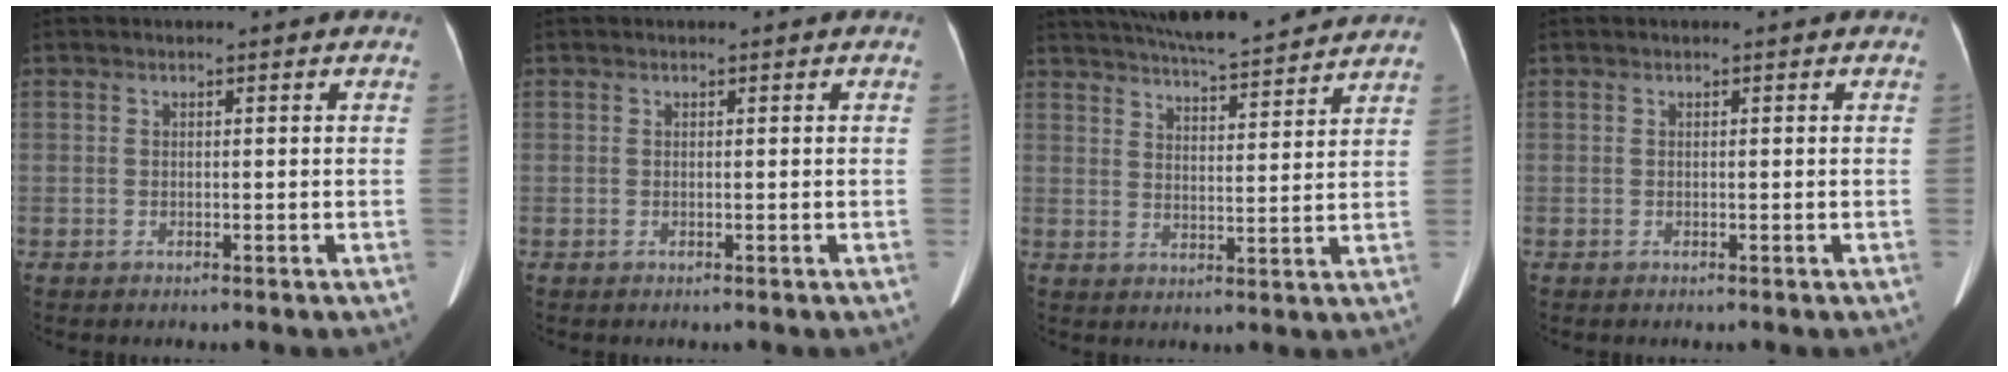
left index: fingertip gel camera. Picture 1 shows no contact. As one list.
[{"total": 0.0}, {"total": 16.9, "force": [15.3, 1.4, 6.9], "torque": [-0.119, 0.024, 0.222]}, {"total": 0.0}]